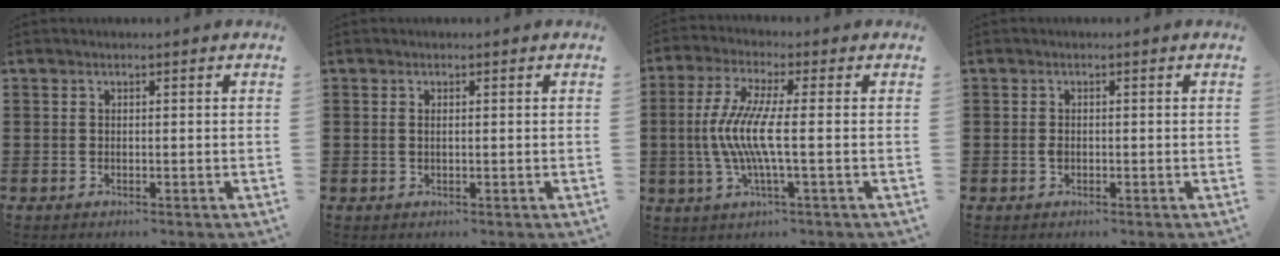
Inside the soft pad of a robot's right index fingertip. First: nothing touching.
{"total": 0.8, "force": [0.1, 0.3, 0.7], "torque": [-0.015, 0.001, 0.002]}
{"total": 8.1, "force": [-1.0, 0.9, 8.0], "torque": [-0.184, -0.021, -0.032]}
{"total": 1.4, "force": [-0.3, 0.9, 1.1], "torque": [-0.023, 0.002, -0.006]}